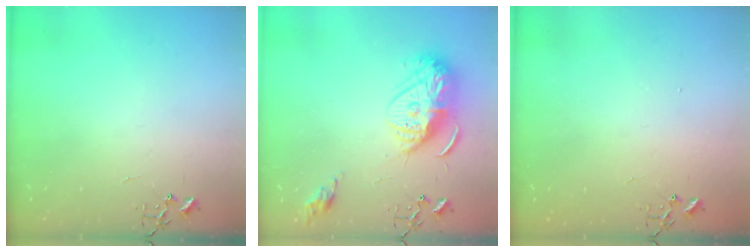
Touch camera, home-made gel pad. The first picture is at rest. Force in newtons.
{"total": 15.5, "press": 15.4, "slide": 1.4}
{"total": 1.1, "press": 1.1, "slide": 0.1}